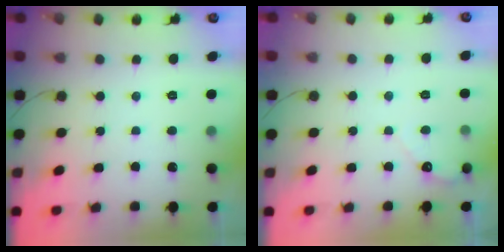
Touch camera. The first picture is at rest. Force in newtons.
{"total": 2.2, "press": 2.2, "slide": 0.1}